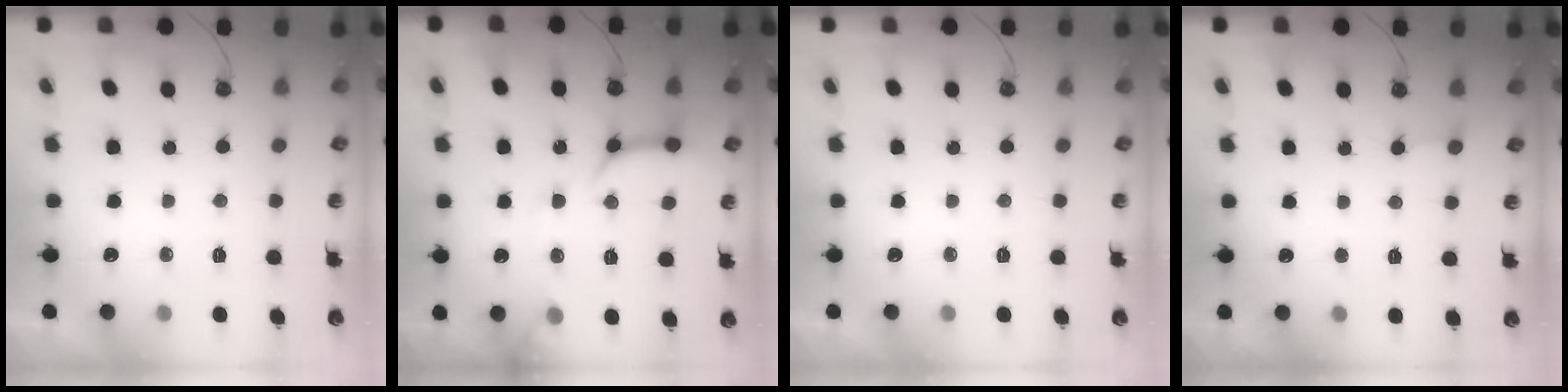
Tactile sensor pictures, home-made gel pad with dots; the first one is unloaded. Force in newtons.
{"total": 11.8, "press": 11.7, "slide": 1.3}
{"total": 0.0}
{"total": 2.0, "press": 2.0, "slide": 0.1}